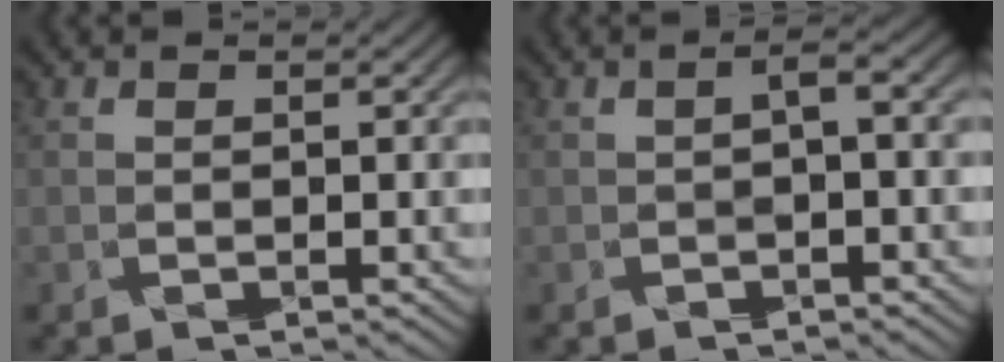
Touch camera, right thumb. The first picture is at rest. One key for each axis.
{"total": 1.5, "fx": -0.4, "fy": 0.2, "fz": 1.4, "tx": -0.039, "ty": 0.004, "tz": -0.006}